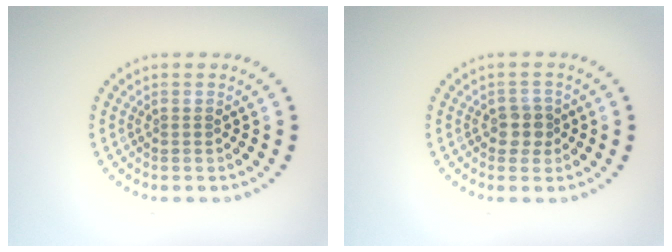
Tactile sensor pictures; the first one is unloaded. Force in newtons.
{"total": 1.8, "press": 1.6, "slide": 0.9}